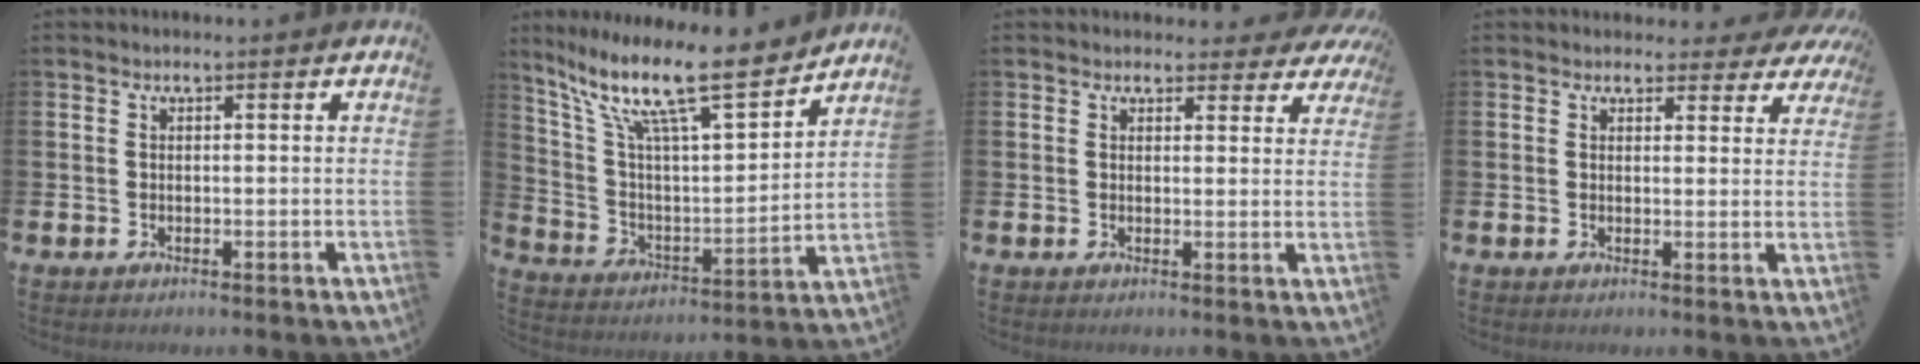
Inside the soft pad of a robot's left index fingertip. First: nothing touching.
{"total": 13.1, "force": [10.4, 2.3, 7.7], "torque": [-0.172, -0.070, 0.170]}
{"total": 2.6, "force": [2.2, 1.3, 0.2], "torque": [0.007, -0.012, 0.034]}
{"total": 2.8, "force": [2.4, 1.4, 0.2], "torque": [0.006, -0.014, 0.037]}